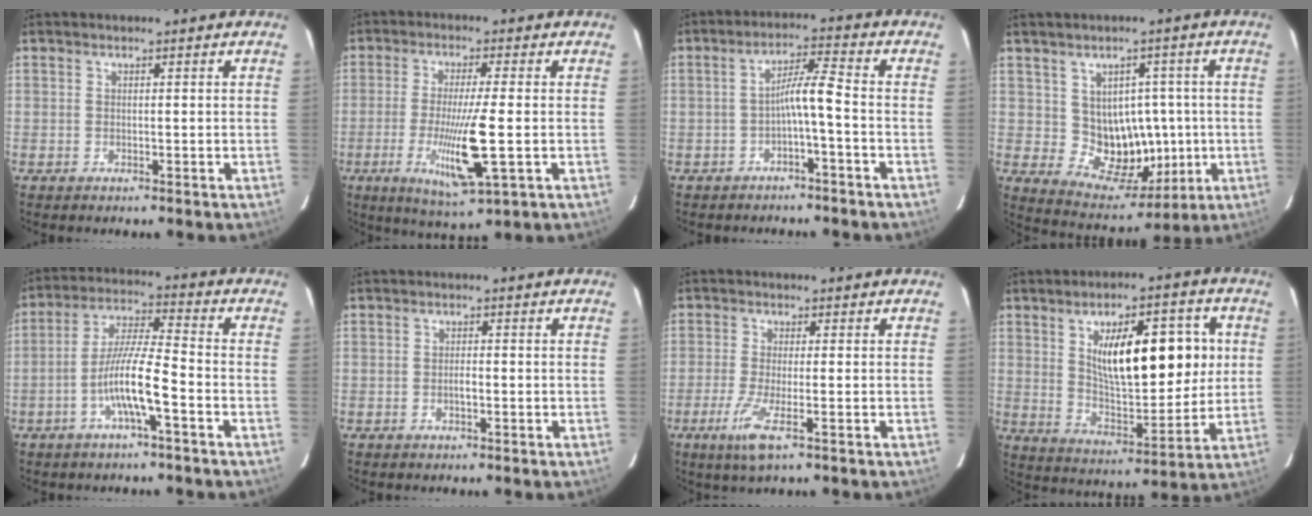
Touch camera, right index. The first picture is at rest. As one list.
[{"total": 10.6, "force": [-2.4, 0.2, 10.4], "torque": [-0.192, -0.028, -0.042]}, {"total": 4.9, "force": [-1.6, -0.2, 4.6], "torque": [-0.078, 0.019, -0.025]}, {"total": 9.8, "force": [0.1, 7.2, 6.6], "torque": [-0.091, 0.021, 0.028]}, {"total": 9.4, "force": [-3.6, 0.5, 8.7], "torque": [-0.169, 0.009, -0.070]}, {"total": 1.2, "force": [-0.4, 0.3, 1.1], "torque": [-0.018, 0.002, -0.007]}, {"total": 5.2, "force": [-2.5, 0.2, 4.6], "torque": [-0.093, -0.016, -0.049]}, {"total": 16.4, "force": [4.0, 6.1, 14.7], "torque": [-0.227, 0.017, 0.071]}]